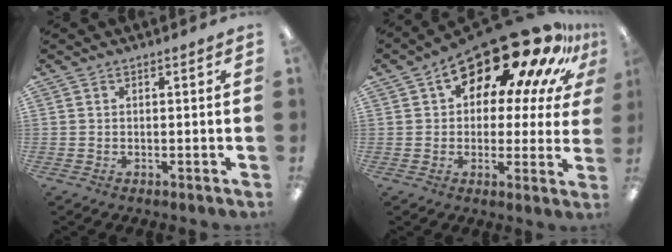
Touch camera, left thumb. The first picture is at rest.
{"total": 23.8, "force": [14.9, 10.2, 15.6], "torque": [-0.230, -0.100, 0.243]}